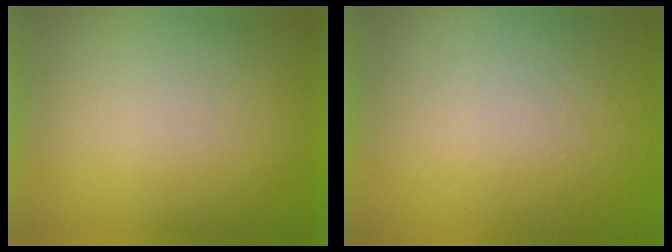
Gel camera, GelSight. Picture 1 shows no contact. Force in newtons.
{"total": 9.5}